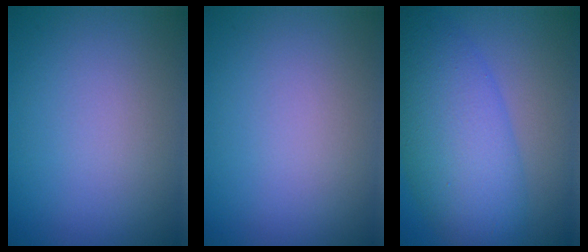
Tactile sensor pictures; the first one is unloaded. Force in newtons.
{"total": 0.0}
{"total": 8.5, "press": 8.5, "slide": 0.2}